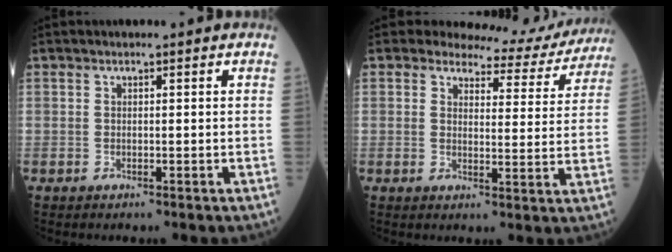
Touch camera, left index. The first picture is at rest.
{"total": 10.5, "force": [10.0, 3.0, 0.4], "torque": [0.010, -0.032, 0.096]}